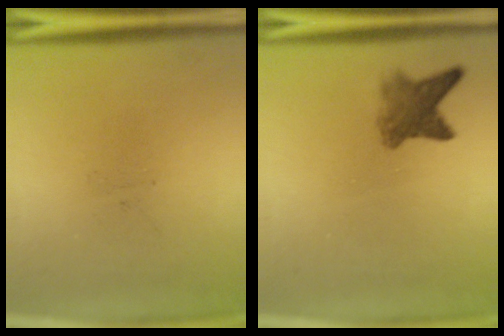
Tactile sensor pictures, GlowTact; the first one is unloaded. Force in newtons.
{"total": 4.1}